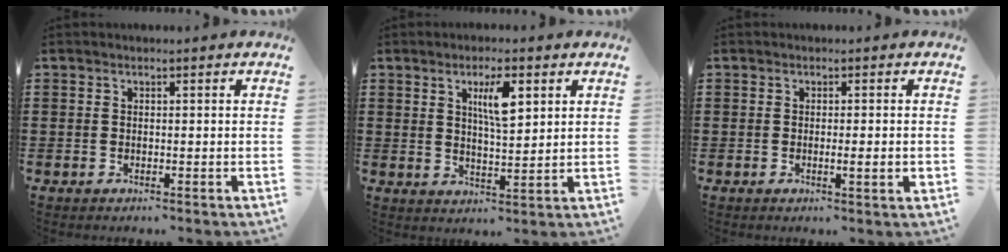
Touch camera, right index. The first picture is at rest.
{"total": 5.6, "force": [2.4, 1.6, 4.8], "torque": [-0.085, 0.002, 0.035]}
{"total": 2.2, "force": [-0.5, 0.0, 2.2], "torque": [-0.035, -0.006, -0.008]}